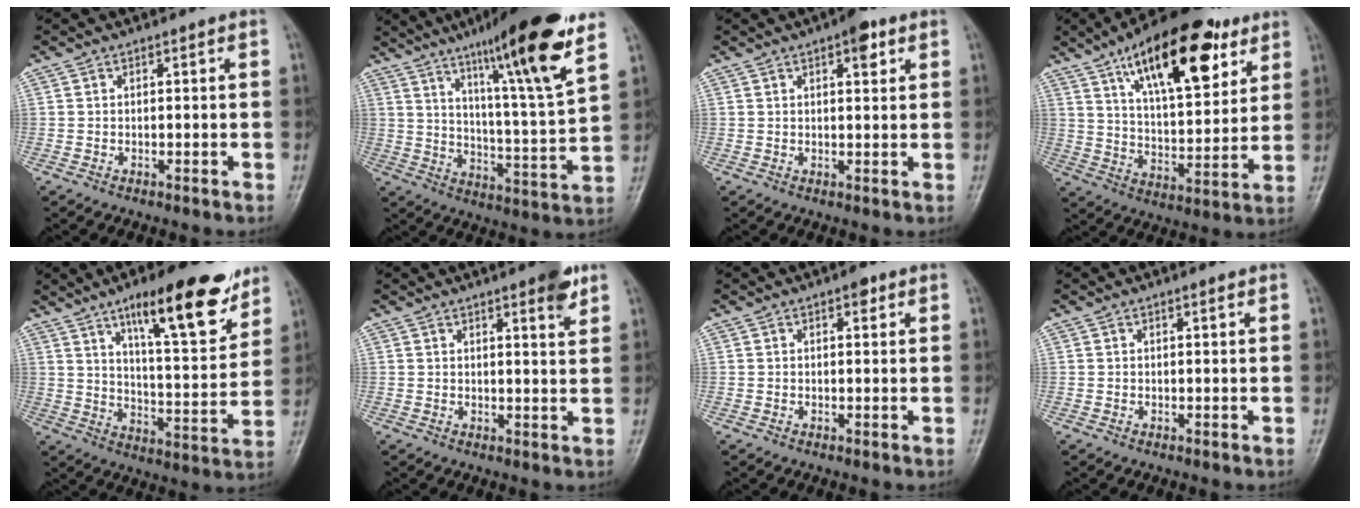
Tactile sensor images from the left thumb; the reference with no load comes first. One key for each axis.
{"total": 20.5, "fx": 12.6, "fy": 1.6, "fz": 16.1, "tx": -0.228, "ty": -0.061, "tz": 0.195}
{"total": 4.2, "fx": 2.2, "fy": 1.7, "fz": 3.2, "tx": -0.031, "ty": -0.006, "tz": 0.026}
{"total": 22.6, "fx": 11.8, "fy": 9.3, "fz": 16.8, "tx": -0.230, "ty": -0.035, "tz": 0.193}
{"total": 18.5, "fx": 11.4, "fy": 5.3, "fz": 13.6, "tx": -0.170, "ty": -0.059, "tz": 0.181}
{"total": 5.0, "fx": 3.1, "fy": 1.0, "fz": 3.8, "tx": -0.044, "ty": -0.017, "tz": 0.038}
{"total": 1.8, "fx": 1.0, "fy": 0.9, "fz": 1.2, "tx": -0.010, "ty": -0.002, "tz": 0.011}
{"total": 0.6, "fx": 0.4, "fy": 0.1, "fz": 0.4, "tx": -0.008, "ty": -0.002, "tz": 0.006}